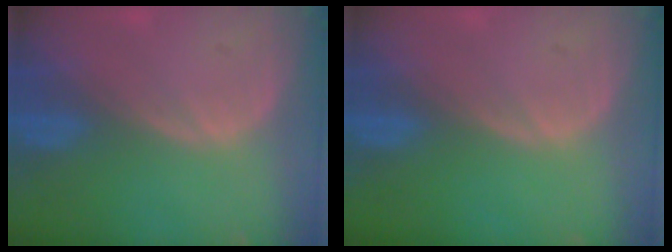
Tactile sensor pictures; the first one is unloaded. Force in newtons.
{"total": 0.0}